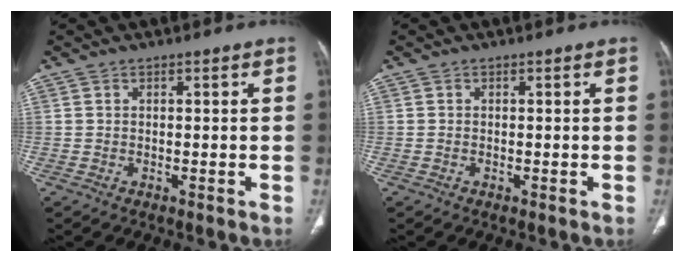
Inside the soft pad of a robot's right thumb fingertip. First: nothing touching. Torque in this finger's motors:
{"motor_torque": [0.11, -0.03, -0.04, -0.61, -0.02]}